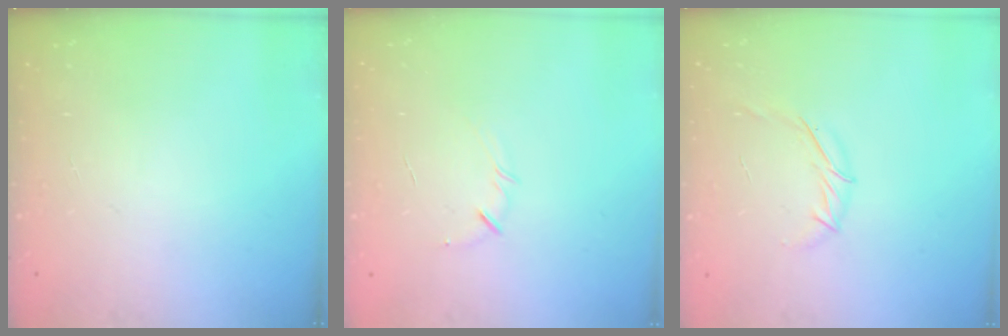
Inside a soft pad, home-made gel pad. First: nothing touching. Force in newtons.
{"total": 4.2, "press": 4.1, "slide": 1.0}
{"total": 4.2, "press": 4.1, "slide": 0.9}